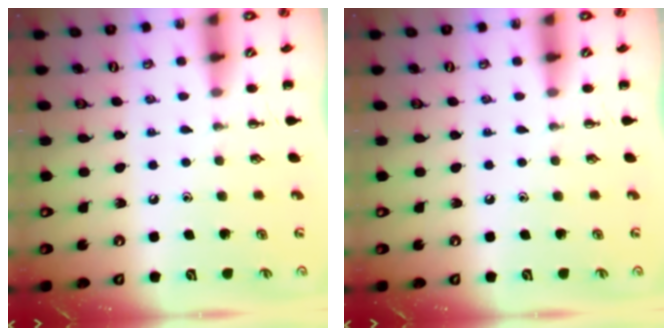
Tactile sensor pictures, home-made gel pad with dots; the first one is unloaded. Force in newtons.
{"total": 0.0}